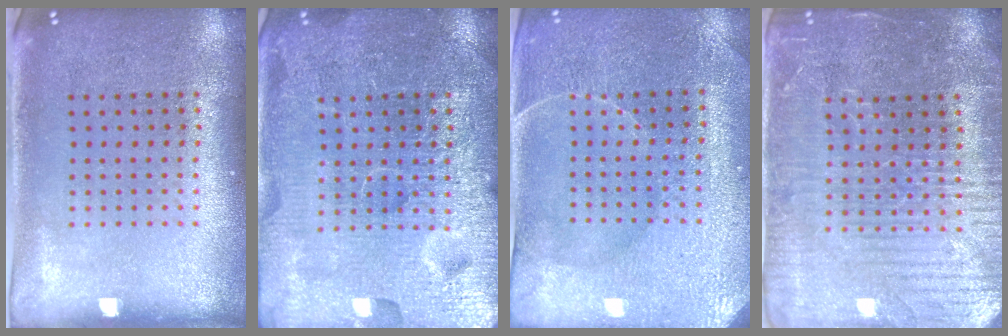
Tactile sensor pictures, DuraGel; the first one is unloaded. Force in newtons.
{"total": 6.9, "press": 6.9, "slide": 0.9}
{"total": 3.4, "press": 3.4, "slide": 0.4}
{"total": 4.3, "press": 4.1, "slide": 1.5}